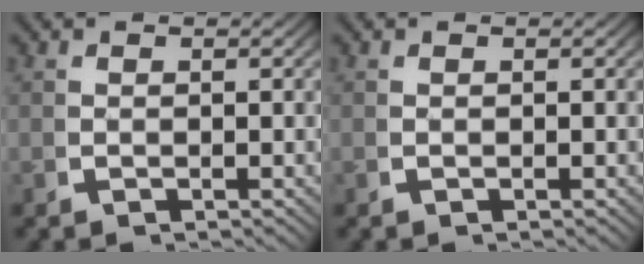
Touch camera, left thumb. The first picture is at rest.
{"total": 0.0}